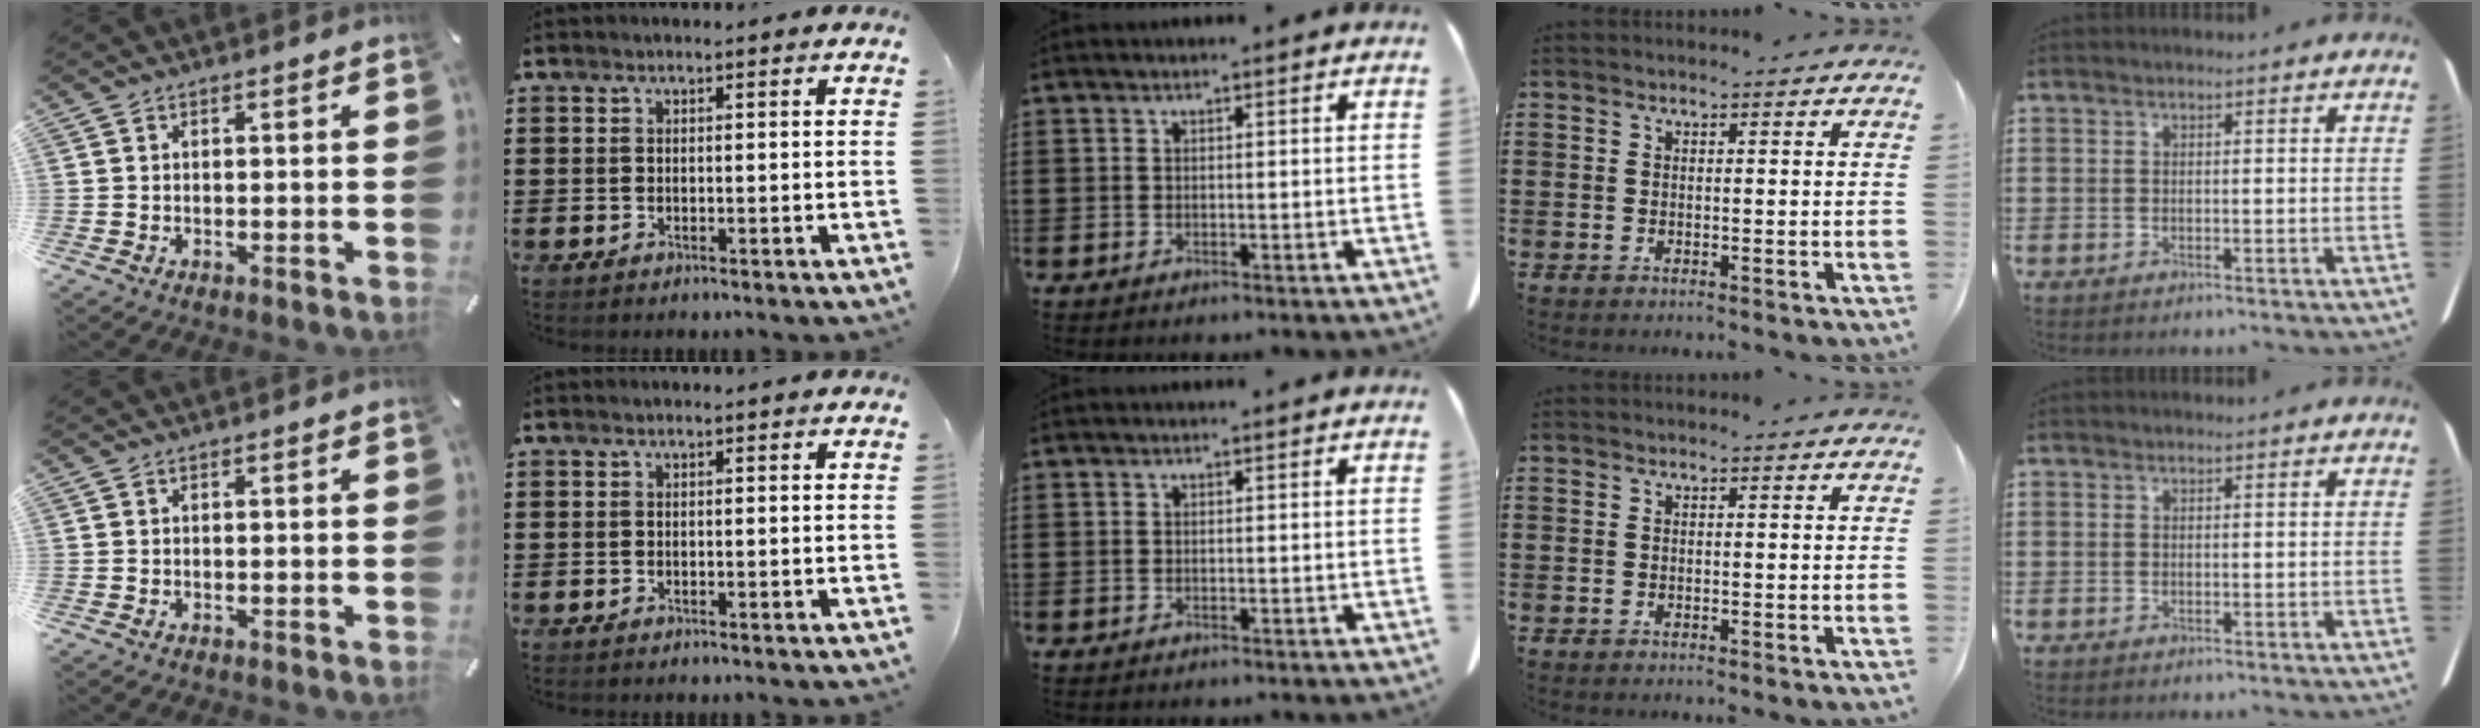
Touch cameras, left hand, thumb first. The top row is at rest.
{}